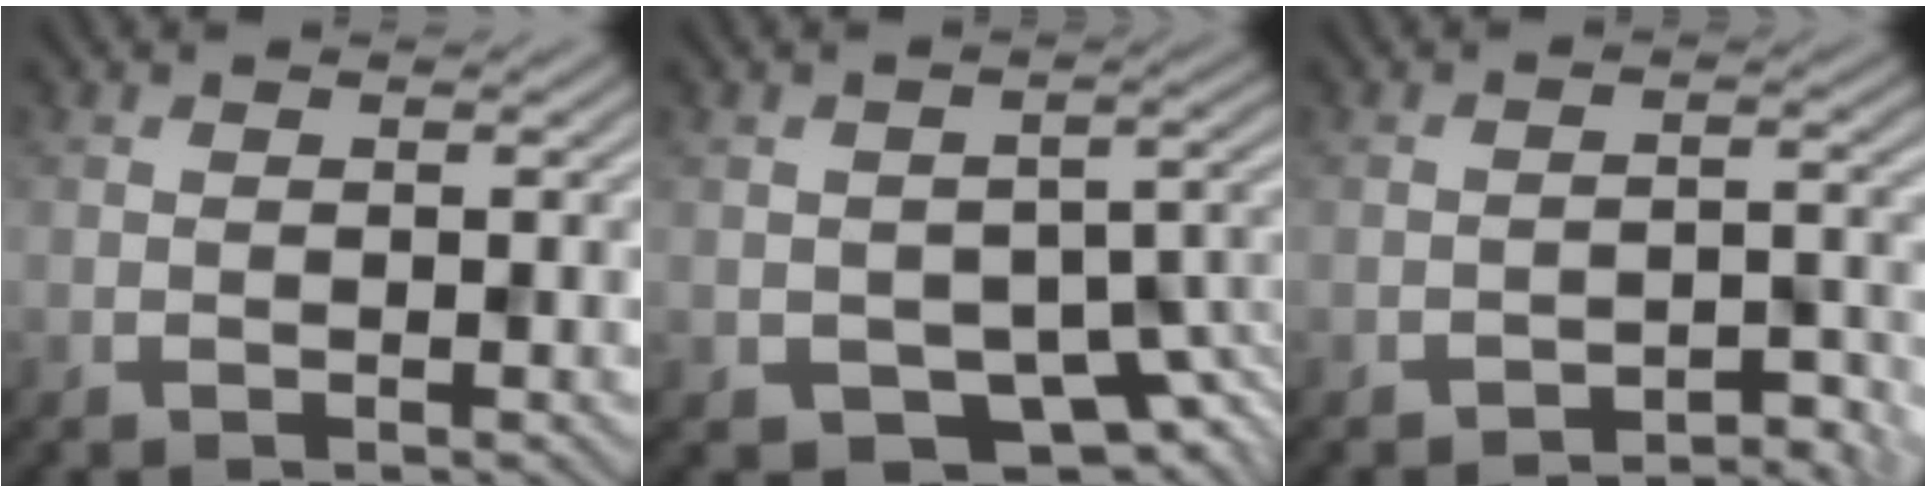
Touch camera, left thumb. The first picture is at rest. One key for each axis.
{"total": 6.9, "fx": -3.9, "fy": 4.3, "fz": 3.9, "tx": -0.055, "ty": -0.029, "tz": -0.046}
{"total": 3.5, "fx": -3.5, "fy": 0.2, "fz": 0.4, "tx": -0.001, "ty": 0.014, "tz": -0.046}